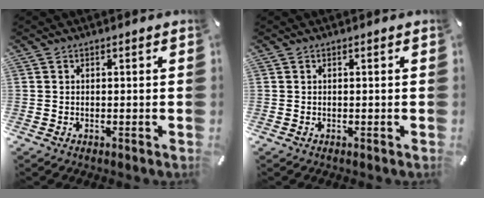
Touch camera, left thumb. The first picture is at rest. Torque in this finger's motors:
{"motor_torque": [-0.06, -0.20, 0.00, 0.00, 0.00]}